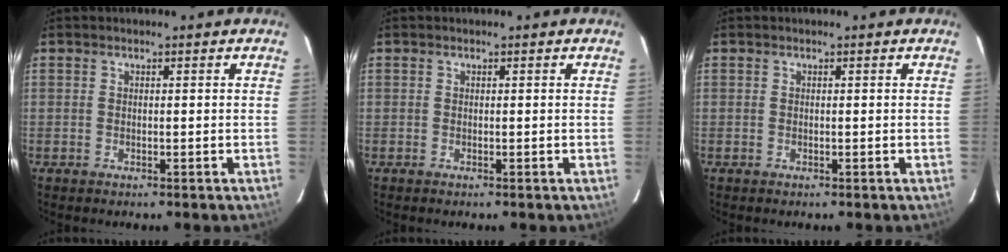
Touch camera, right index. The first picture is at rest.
{"total": 0.0}
{"total": 0.0}